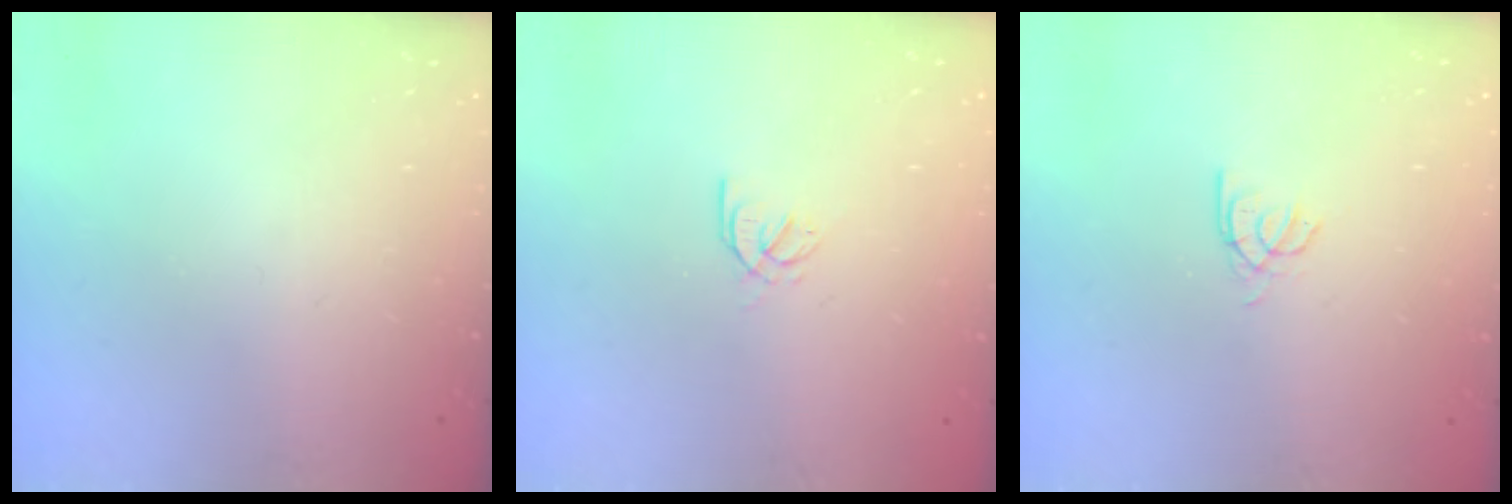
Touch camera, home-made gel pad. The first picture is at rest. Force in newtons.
{"total": 2.6, "press": 2.5, "slide": 0.6}
{"total": 2.5, "press": 2.4, "slide": 0.3}